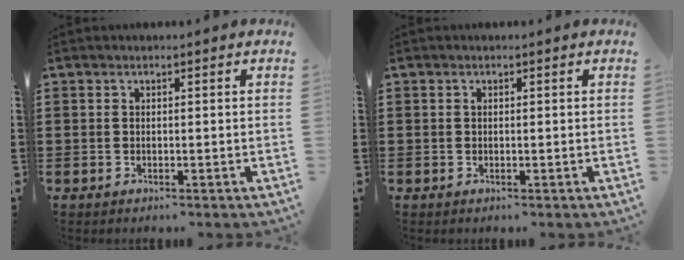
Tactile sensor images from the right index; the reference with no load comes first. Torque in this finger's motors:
{"motor_torque": [0.41, 0.27, 0.09, 0.02]}